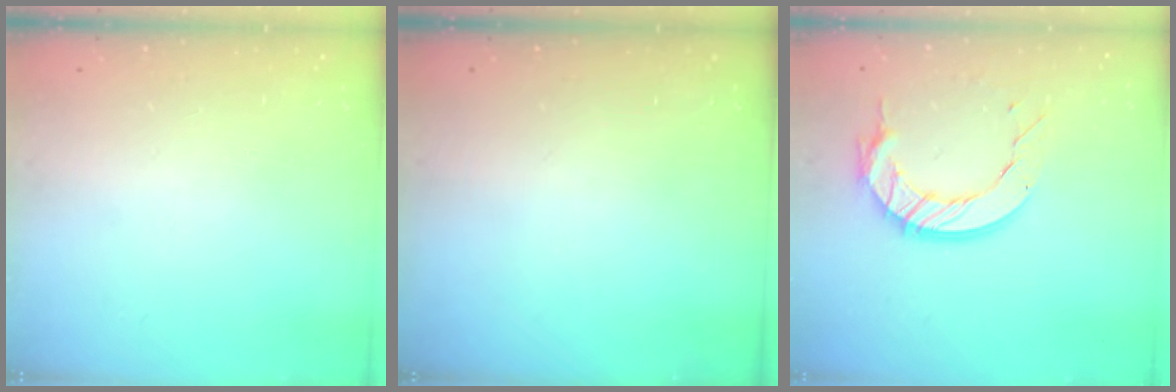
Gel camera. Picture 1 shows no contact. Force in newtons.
{"total": 0.0}
{"total": 12.5, "press": 12.4, "slide": 0.9}